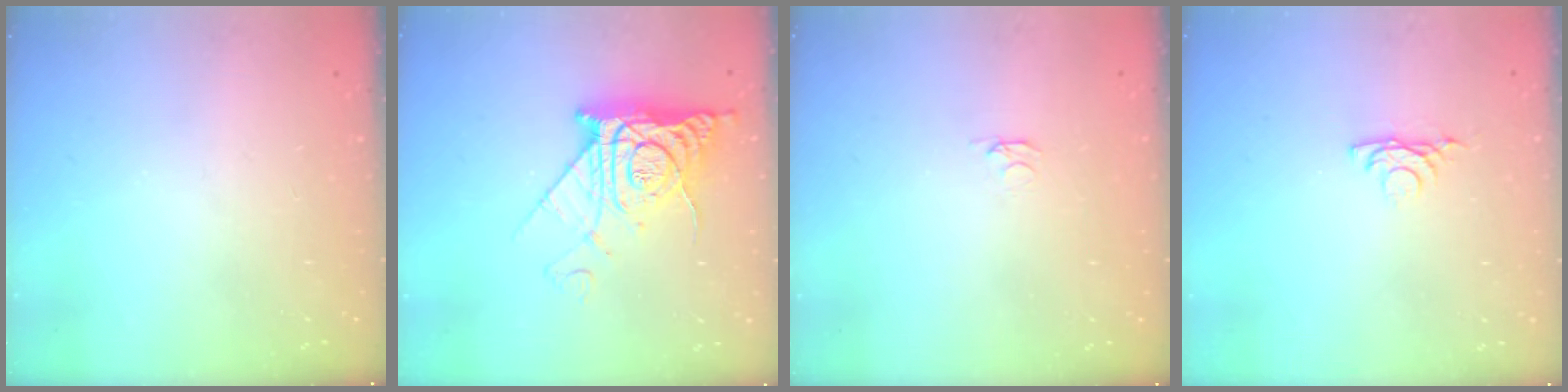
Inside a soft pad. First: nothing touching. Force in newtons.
{"total": 11.9, "press": 11.9, "slide": 1.4}
{"total": 2.1, "press": 2.0, "slide": 0.3}
{"total": 4.3, "press": 4.2, "slide": 0.8}